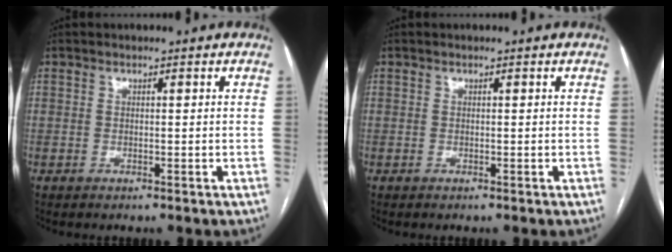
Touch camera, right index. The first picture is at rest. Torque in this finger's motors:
{"motor_torque": [0.00, 0.03, 0.00, 0.00]}